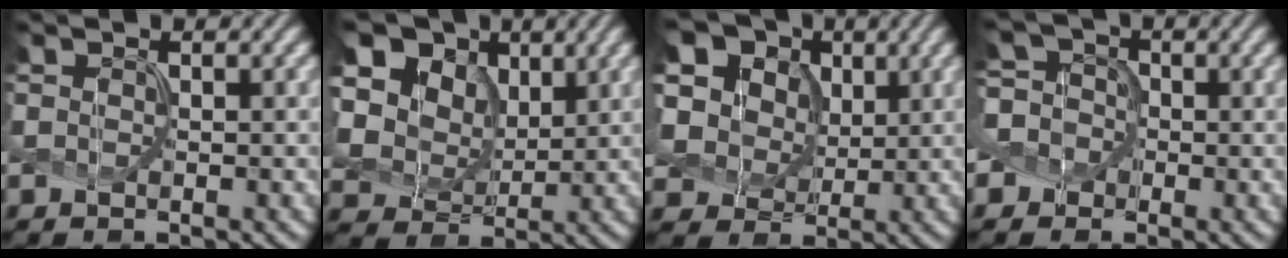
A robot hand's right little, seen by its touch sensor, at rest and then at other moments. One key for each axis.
{"total": 13.2, "fx": 6.0, "fy": 9.8, "fz": 6.5, "tx": -0.172, "ty": 0.032, "tz": 0.116}
{"total": 12.4, "fx": 5.9, "fy": 9.1, "fz": 5.9, "tx": -0.160, "ty": 0.032, "tz": 0.106}
{"total": 4.9, "fx": -1.0, "fy": 4.3, "fz": 2.0, "tx": -0.032, "ty": 0.016, "tz": -0.034}